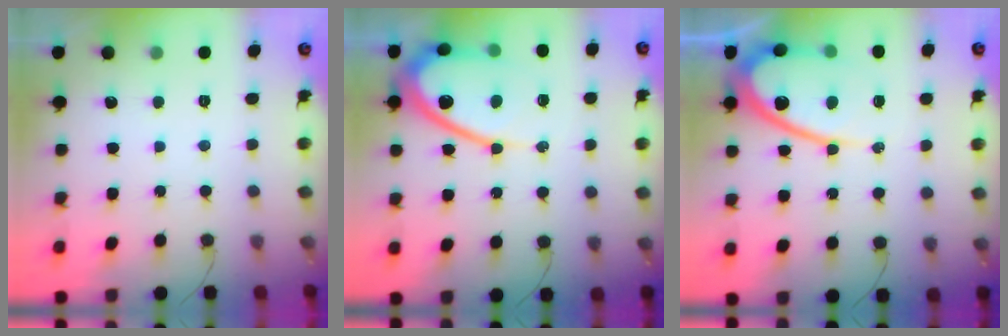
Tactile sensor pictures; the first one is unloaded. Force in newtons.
{"total": 12.9, "press": 12.9, "slide": 1.2}
{"total": 14.9, "press": 14.8, "slide": 1.2}